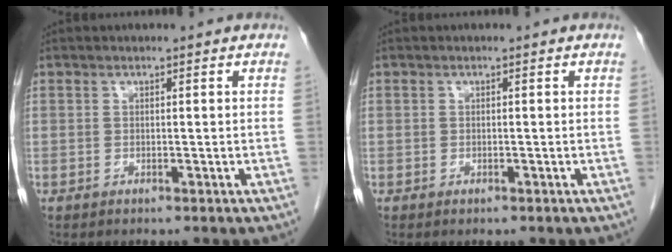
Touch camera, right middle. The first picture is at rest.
{"total": 0.0}